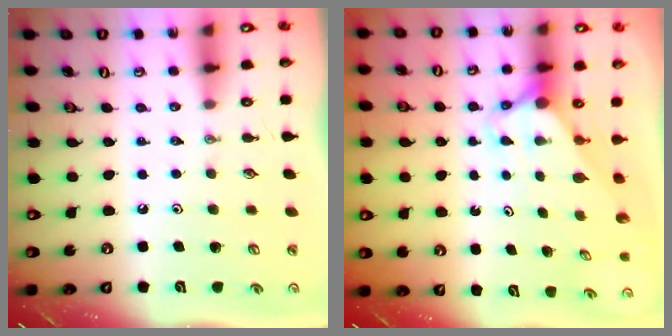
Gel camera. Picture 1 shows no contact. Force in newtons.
{"total": 2.6, "press": 2.6, "slide": 0.1}